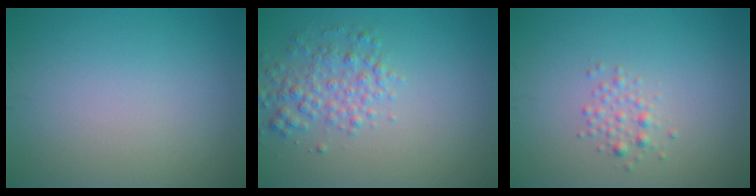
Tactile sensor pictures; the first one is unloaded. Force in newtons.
{"total": 3.1, "press": 3.1, "slide": 0.1}
{"total": 1.4, "press": 1.4, "slide": 0.1}